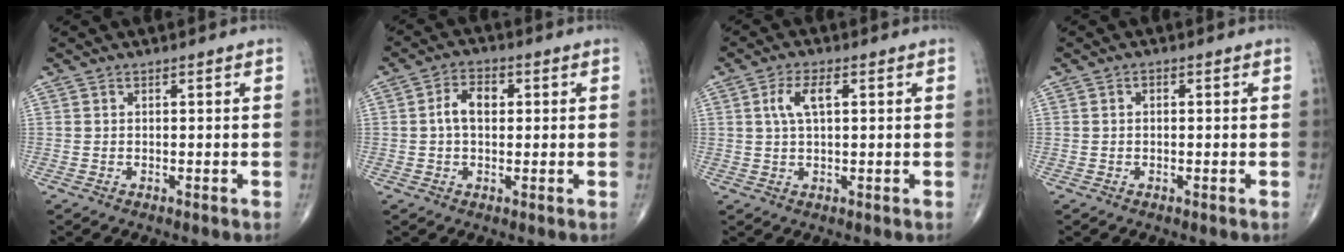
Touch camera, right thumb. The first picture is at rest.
{"total": 5.3, "force": [0.6, 3.4, 4.0], "torque": [-0.069, 0.015, 0.004]}
{"total": 4.9, "force": [1.3, 2.1, 4.3], "torque": [-0.091, 0.009, 0.024]}
{"total": 0.7, "force": [0.1, 0.5, 0.5], "torque": [-0.004, 0.002, 0.001]}